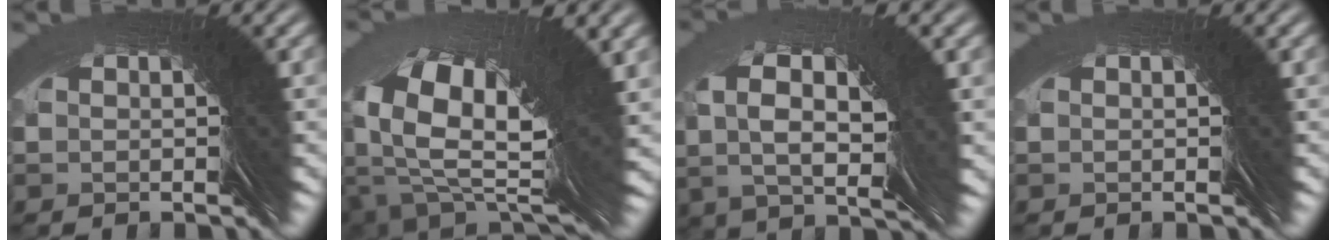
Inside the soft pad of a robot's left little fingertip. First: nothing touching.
{"total": 8.5, "force": [-1.9, 3.8, 7.4], "torque": [-0.118, -0.023, -0.019]}
{"total": 2.0, "force": [1.7, -1.0, 0.3], "torque": [-0.004, 0.031, 0.018]}
{"total": 0.0}